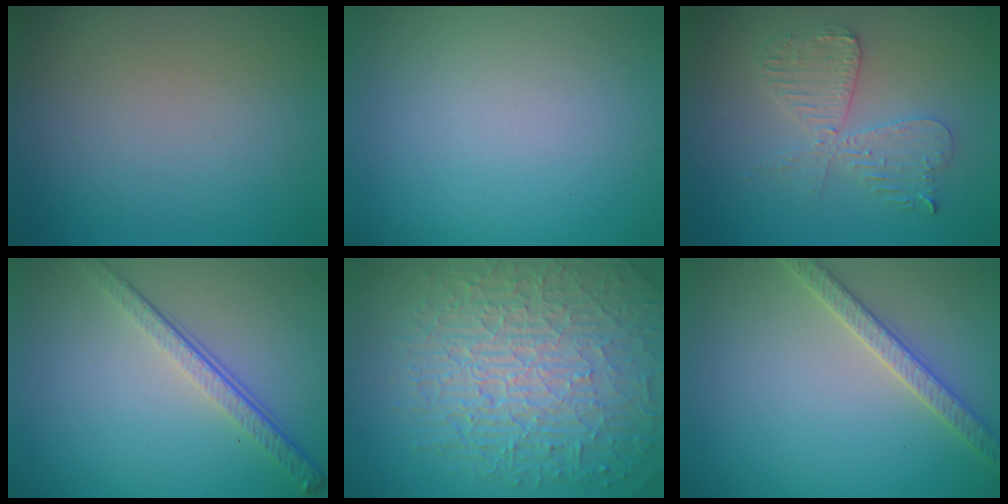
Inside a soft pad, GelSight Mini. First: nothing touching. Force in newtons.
{"total": 0.0}
{"total": 4.2, "press": 3.6, "slide": 2.2}
{"total": 4.0, "press": 2.8, "slide": 2.8}
{"total": 10.2, "press": 6.7, "slide": 7.8}
{"total": 2.8, "press": 2.8, "slide": 0.6}